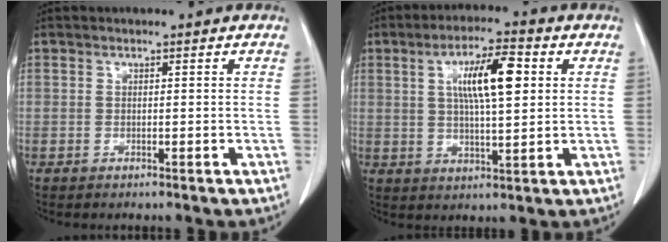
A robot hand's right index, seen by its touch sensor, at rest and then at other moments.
{"total": 9.5, "force": [2.5, 2.0, 9.0], "torque": [-0.159, 0.011, 0.044]}